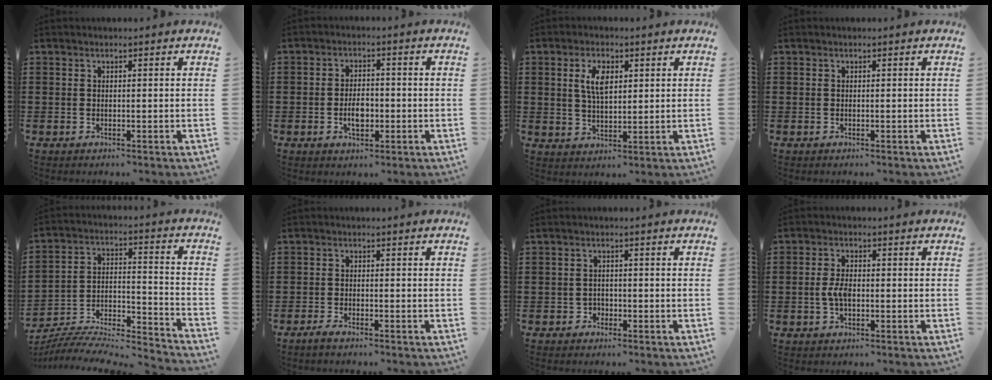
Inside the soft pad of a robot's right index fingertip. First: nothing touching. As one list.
[{"total": 4.2, "force": [-1.0, 2.2, 3.4], "torque": [-0.062, 0.000, -0.020]}, {"total": 4.9, "force": [1.9, 2.1, 4.0], "torque": [-0.077, 0.008, 0.031]}, {"total": 0.0}, {"total": 6.8, "force": [-6.3, 1.3, 2.3], "torque": [-0.040, -0.003, -0.126]}, {"total": 1.2, "force": [-1.0, -0.2, 0.6], "torque": [-0.017, -0.004, -0.020]}, {"total": 0.9, "force": [-0.6, 0.7, 0.1], "torque": [-0.005, 0.000, -0.014]}, {"total": 3.5, "force": [-0.4, 1.5, 3.1], "torque": [-0.075, -0.006, -0.011]}]